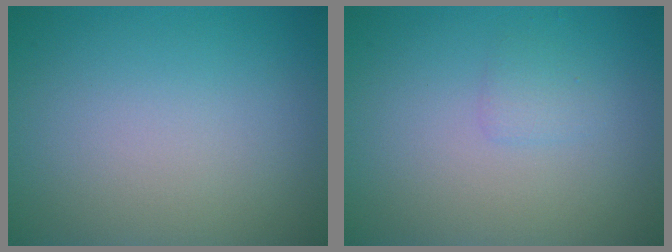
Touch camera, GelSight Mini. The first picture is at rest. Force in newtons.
{"total": 1.0, "press": 1.0, "slide": 0.0}